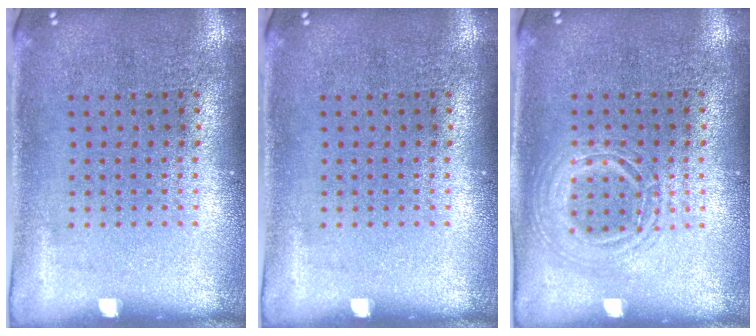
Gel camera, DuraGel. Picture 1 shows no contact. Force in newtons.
{"total": 0.0}
{"total": 1.2, "press": 1.2, "slide": 0.1}